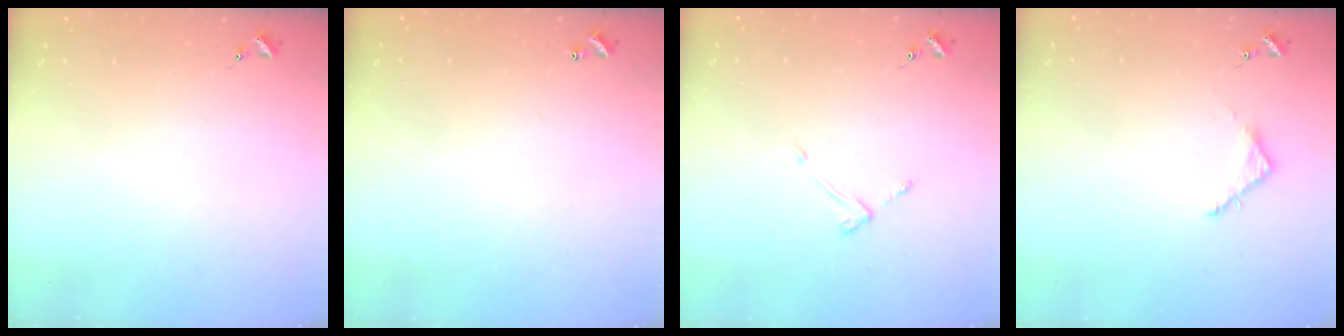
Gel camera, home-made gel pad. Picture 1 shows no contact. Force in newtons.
{"total": 0.9, "press": 0.9, "slide": 0.2}
{"total": 3.5, "press": 3.4, "slide": 0.5}
{"total": 3.5, "press": 3.5, "slide": 0.3}